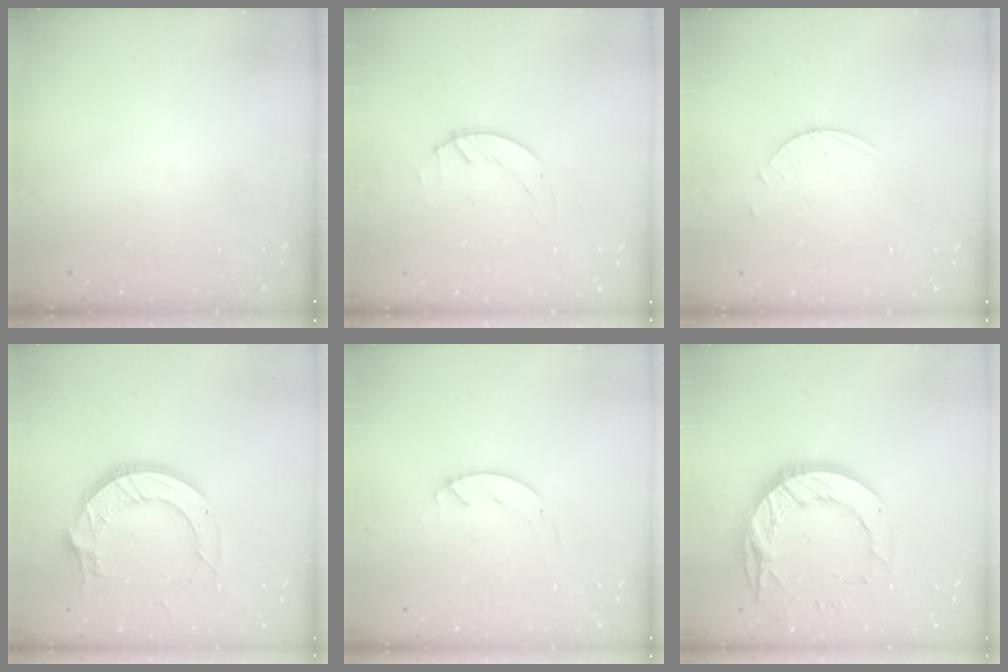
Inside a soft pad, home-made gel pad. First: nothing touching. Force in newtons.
{"total": 0.8, "press": 0.8, "slide": 0.2}
{"total": 3.5, "press": 3.5, "slide": 0.4}
{"total": 13.5, "press": 13.4, "slide": 1.6}
{"total": 2.4, "press": 2.4, "slide": 0.2}
{"total": 17.2, "press": 17.1, "slide": 1.3}